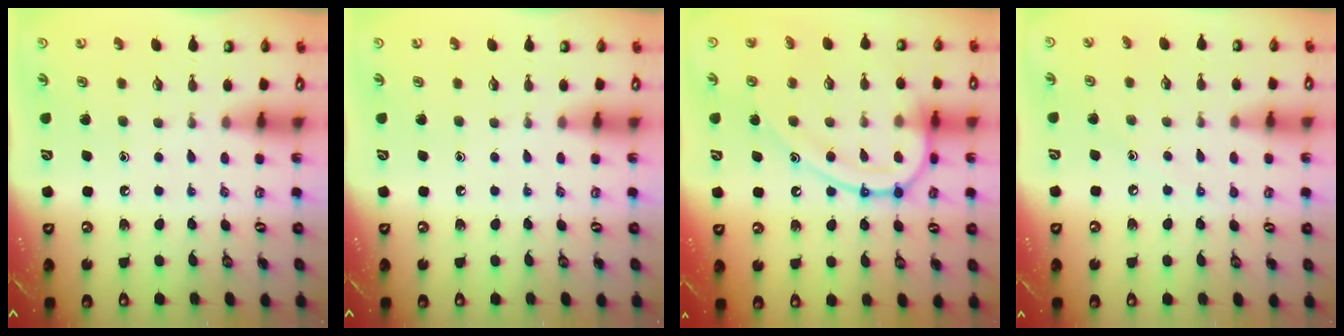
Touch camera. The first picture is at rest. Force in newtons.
{"total": 0.0}
{"total": 17.3, "press": 17.2, "slide": 1.9}
{"total": 3.9, "press": 3.9, "slide": 0.5}